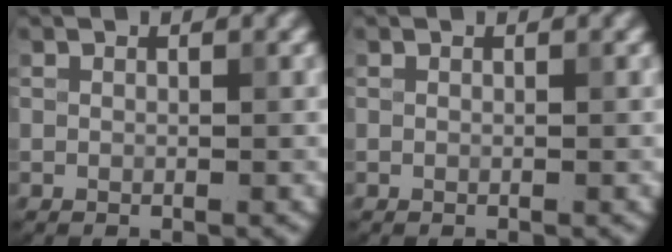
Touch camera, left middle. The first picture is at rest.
{"total": 0.0}